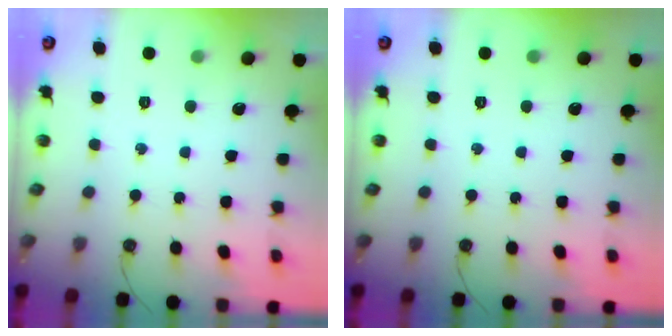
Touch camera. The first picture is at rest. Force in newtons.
{"total": 0.0}